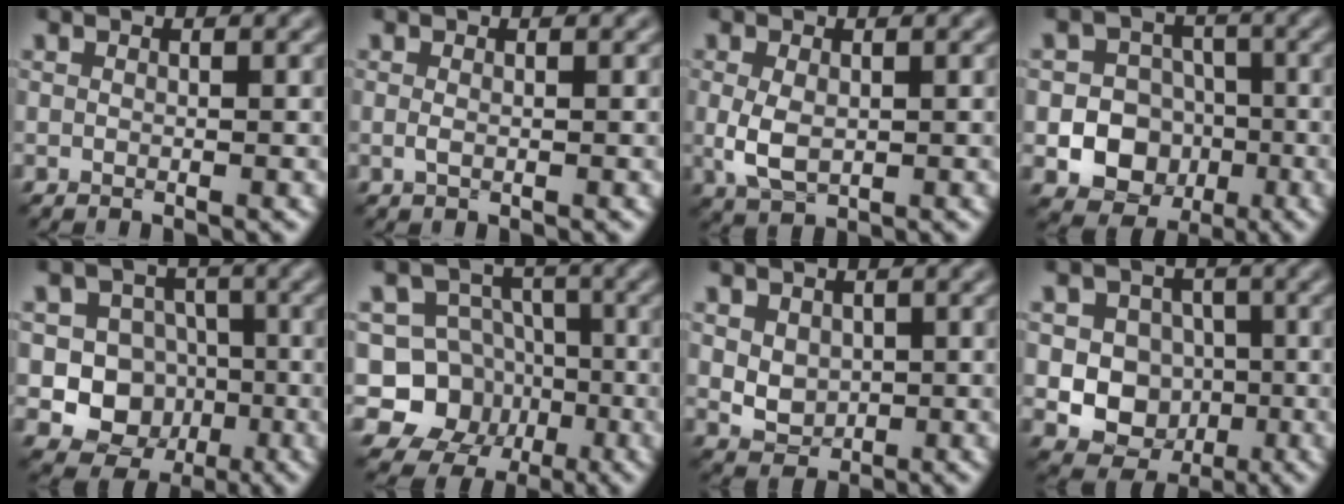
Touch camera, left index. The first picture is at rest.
{"total": 0.6, "force": [-0.1, 0.3, 0.5], "torque": [-0.017, -0.001, -0.004]}
{"total": 3.1, "force": [-0.2, 1.9, 2.4], "torque": [-0.062, -0.002, 0.000]}
{"total": 11.6, "force": [-3.6, 10.4, 3.6], "torque": [-0.043, -0.019, -0.074]}
{"total": 8.5, "force": [-1.9, 7.8, 2.8], "torque": [-0.036, 0.011, -0.054]}
{"total": 8.4, "force": [-2.7, 7.5, 2.7], "torque": [-0.036, 0.017, -0.075]}
{"total": 2.8, "force": [0.3, 2.2, 1.7], "torque": [-0.037, -0.003, 0.014]}
{"total": 7.9, "force": [-0.9, 7.3, 2.9], "torque": [-0.044, 0.017, -0.043]}